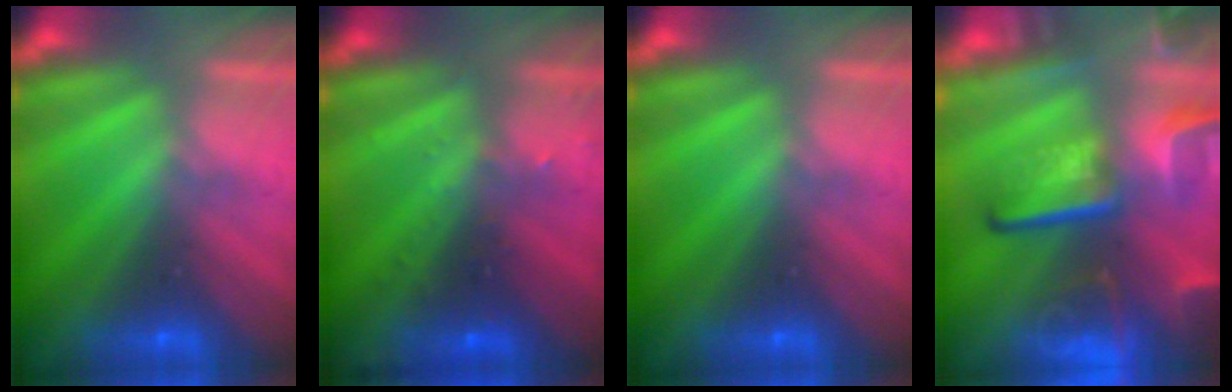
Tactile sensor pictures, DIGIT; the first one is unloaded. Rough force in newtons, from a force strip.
{"total": 3.0}
{"total": 0.0}
{"total": 9.3}